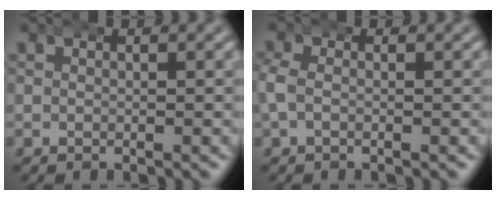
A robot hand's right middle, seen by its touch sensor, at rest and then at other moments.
{"total": 2.0, "force": [-0.4, 1.5, 1.2], "torque": [-0.036, 0.003, -0.011]}